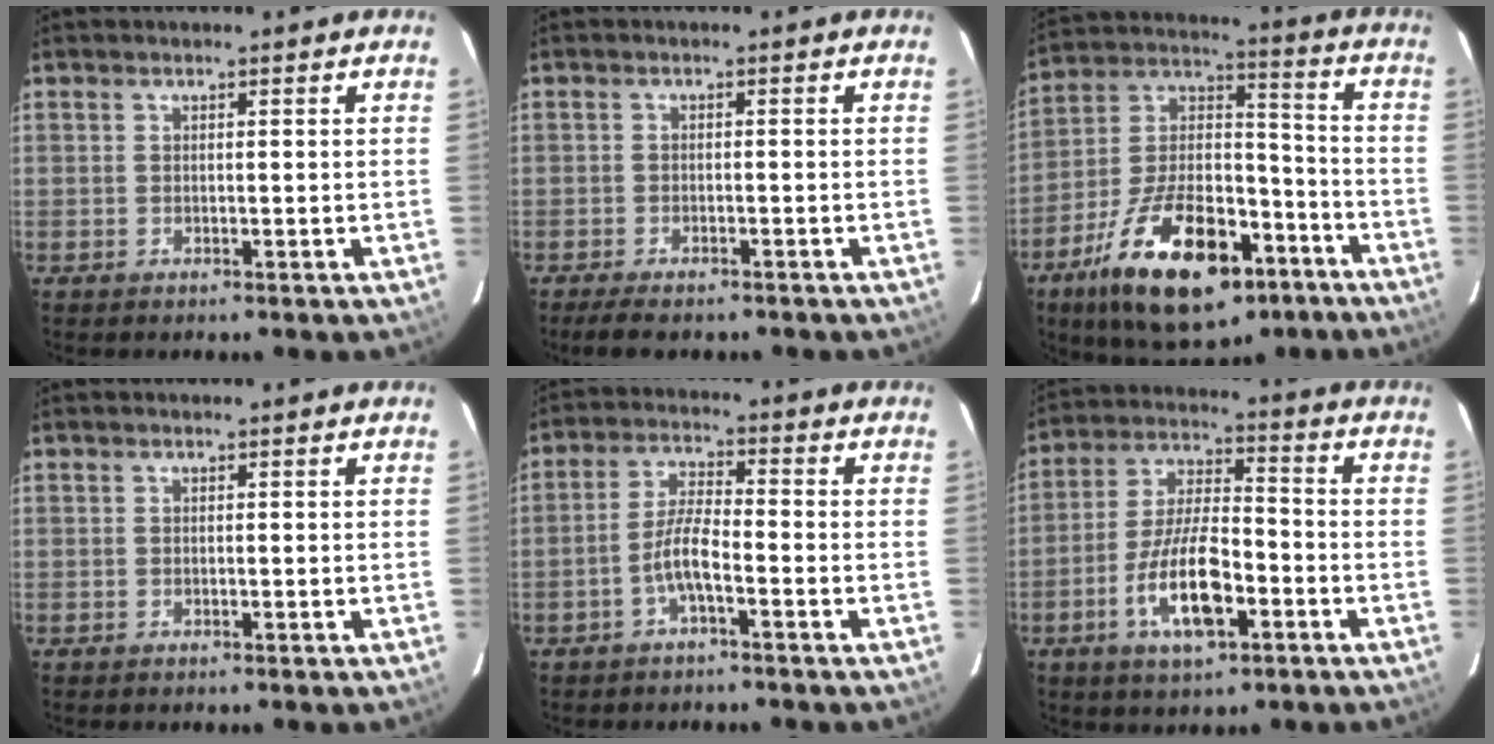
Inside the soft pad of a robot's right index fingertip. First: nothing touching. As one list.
[{"total": 5.8, "force": [-4.8, 1.6, 2.9], "torque": [-0.067, -0.017, -0.078]}, {"total": 25.2, "force": [-14.2, 11.5, 17.4], "torque": [-0.315, 0.005, -0.220]}, {"total": 0.0}, {"total": 5.1, "force": [-2.6, 1.0, 4.3], "torque": [-0.092, 0.009, -0.049]}, {"total": 13.2, "force": [-5.5, 4.7, 11.1], "torque": [-0.227, -0.002, -0.097]}]